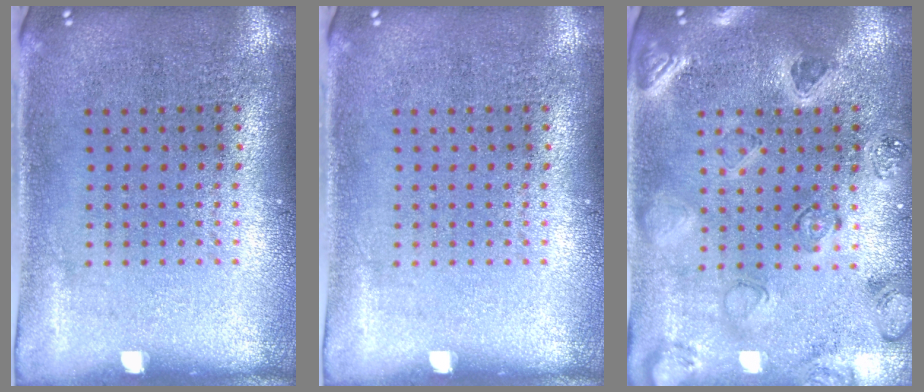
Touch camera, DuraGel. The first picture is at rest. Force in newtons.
{"total": 0.0}
{"total": 1.1, "press": 1.1, "slide": 0.3}